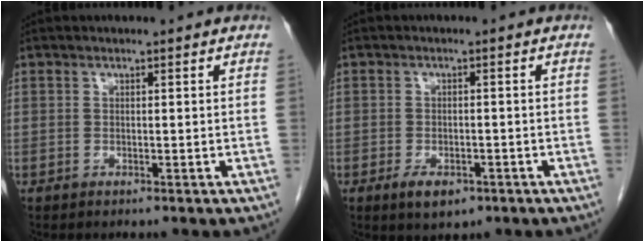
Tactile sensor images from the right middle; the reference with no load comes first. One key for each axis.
{"total": 3.8, "fx": -2.1, "fy": 1.9, "fz": 2.6, "tx": -0.047, "ty": -0.002, "tz": -0.025}